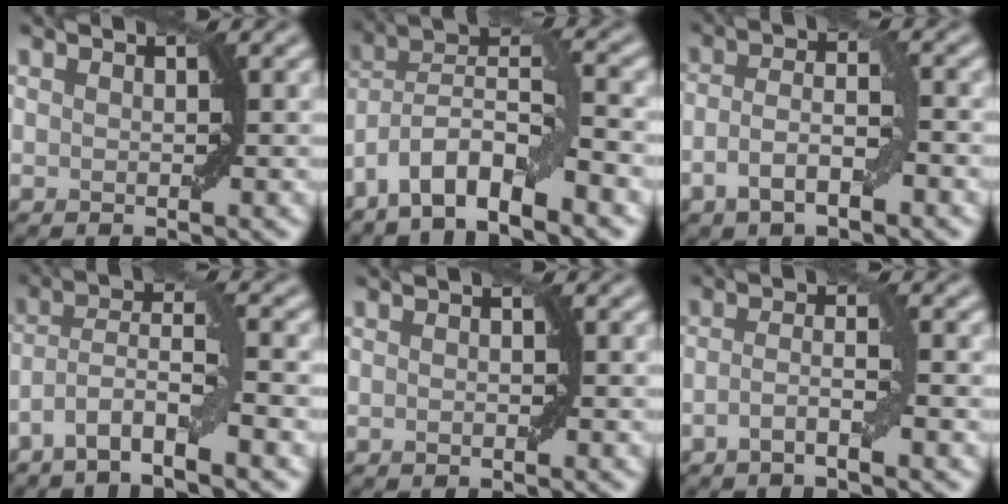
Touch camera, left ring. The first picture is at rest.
{"total": 7.9, "force": [-4.8, 2.1, 5.9], "torque": [-0.095, 0.013, -0.096]}
{"total": 4.1, "force": [-1.8, 1.6, 3.3], "torque": [-0.064, 0.006, -0.036]}
{"total": 5.1, "force": [-2.9, 0.9, 4.2], "torque": [-0.074, 0.007, -0.063]}
{"total": 0.5, "force": [-0.2, 0.2, 0.4], "torque": [-0.007, 0.002, -0.003]}
{"total": 2.4, "force": [-1.1, 0.3, 2.1], "torque": [-0.040, 0.008, -0.027]}